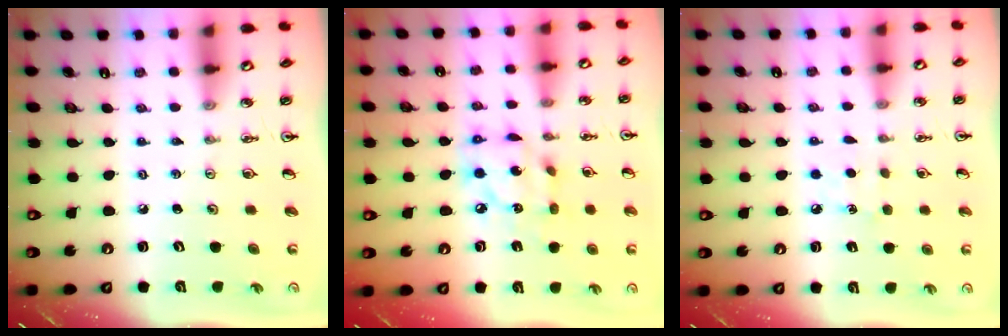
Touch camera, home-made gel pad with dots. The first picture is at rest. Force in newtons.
{"total": 11.9, "press": 11.9, "slide": 0.8}
{"total": 4.6, "press": 4.6, "slide": 0.5}